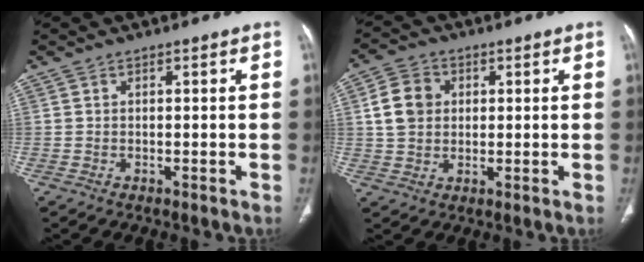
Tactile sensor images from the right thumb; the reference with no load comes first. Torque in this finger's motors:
{"motor_torque": [-0.15, 0.26, 0.75, -0.39, -0.01]}